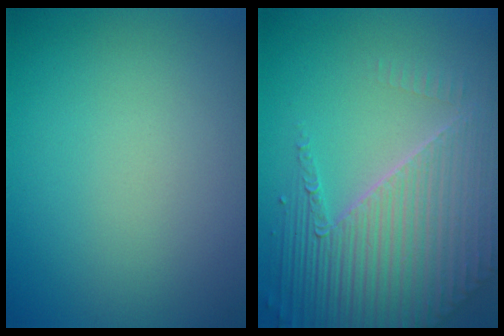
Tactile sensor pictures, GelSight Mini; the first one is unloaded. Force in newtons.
{"total": 6.3, "press": 5.0, "slide": 3.7}